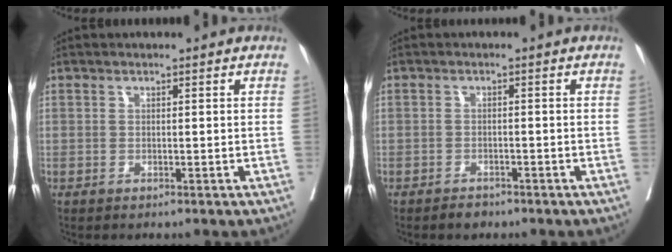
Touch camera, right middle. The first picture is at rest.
{"total": 1.8, "force": [-1.5, 0.8, 0.5], "torque": [-0.012, 0.000, -0.019]}